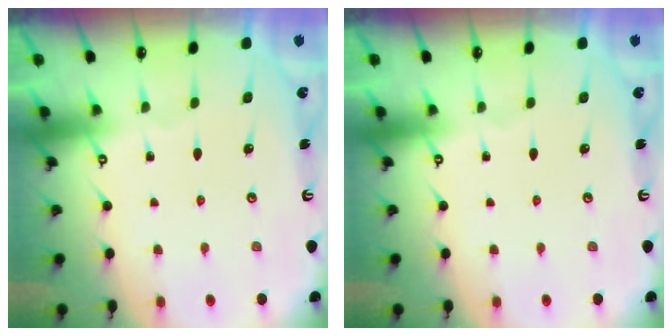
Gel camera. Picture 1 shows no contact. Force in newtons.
{"total": 0.0}